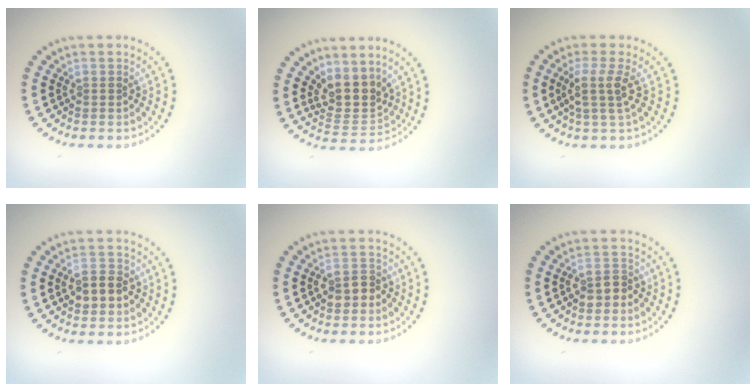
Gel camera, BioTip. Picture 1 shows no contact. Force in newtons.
{"total": 3.8, "press": 3.0, "slide": 2.4}
{"total": 2.4, "press": 1.8, "slide": 1.5}
{"total": 2.9, "press": 2.9, "slide": 0.3}
{"total": 2.1, "press": 2.0, "slide": 0.6}
{"total": 2.1, "press": 2.0, "slide": 0.8}